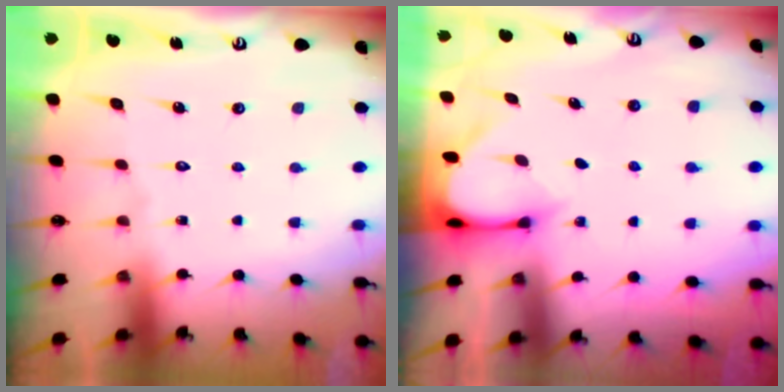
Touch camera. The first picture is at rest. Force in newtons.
{"total": 3.2, "press": 3.2, "slide": 0.2}